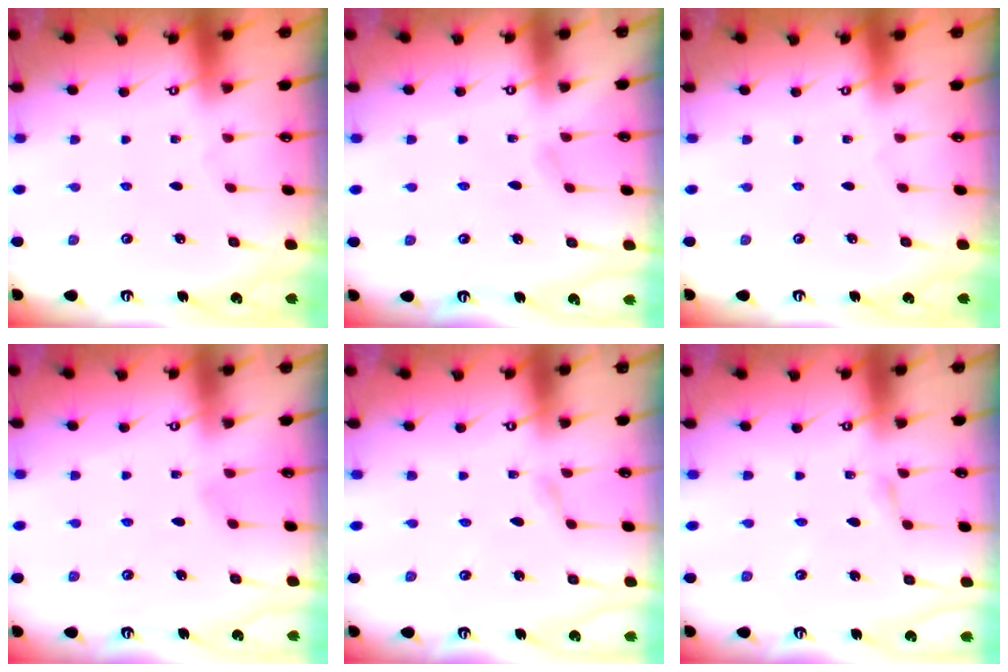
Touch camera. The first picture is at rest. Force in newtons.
{"total": 4.4, "press": 4.4, "slide": 0.4}
{"total": 0.0}
{"total": 3.1, "press": 3.1, "slide": 0.4}
{"total": 1.6, "press": 1.6, "slide": 0.2}
{"total": 2.9, "press": 2.8, "slide": 0.3}